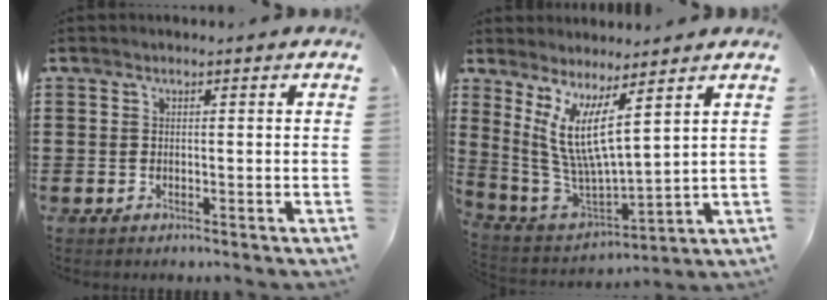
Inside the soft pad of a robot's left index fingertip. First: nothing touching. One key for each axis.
{"total": 9.8, "fx": 4.2, "fy": 2.2, "fz": 8.6, "tx": -0.200, "ty": -0.034, "tz": 0.074}